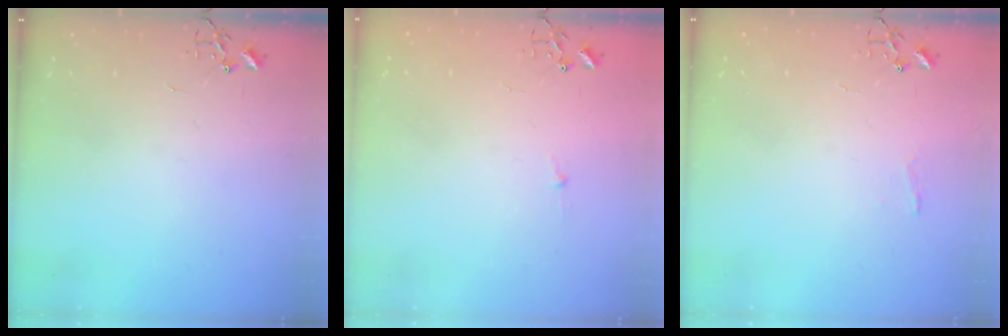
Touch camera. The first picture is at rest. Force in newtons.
{"total": 2.7, "press": 2.7, "slide": 0.3}
{"total": 4.8, "press": 4.8, "slide": 0.6}